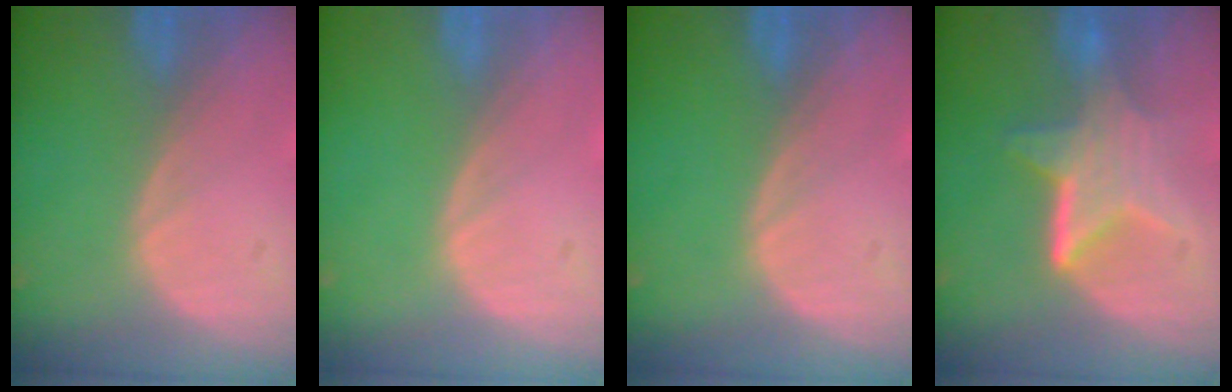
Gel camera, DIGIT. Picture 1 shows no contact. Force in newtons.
{"total": 0.0}
{"total": 0.0}
{"total": 6.7, "press": 6.1, "slide": 2.8}